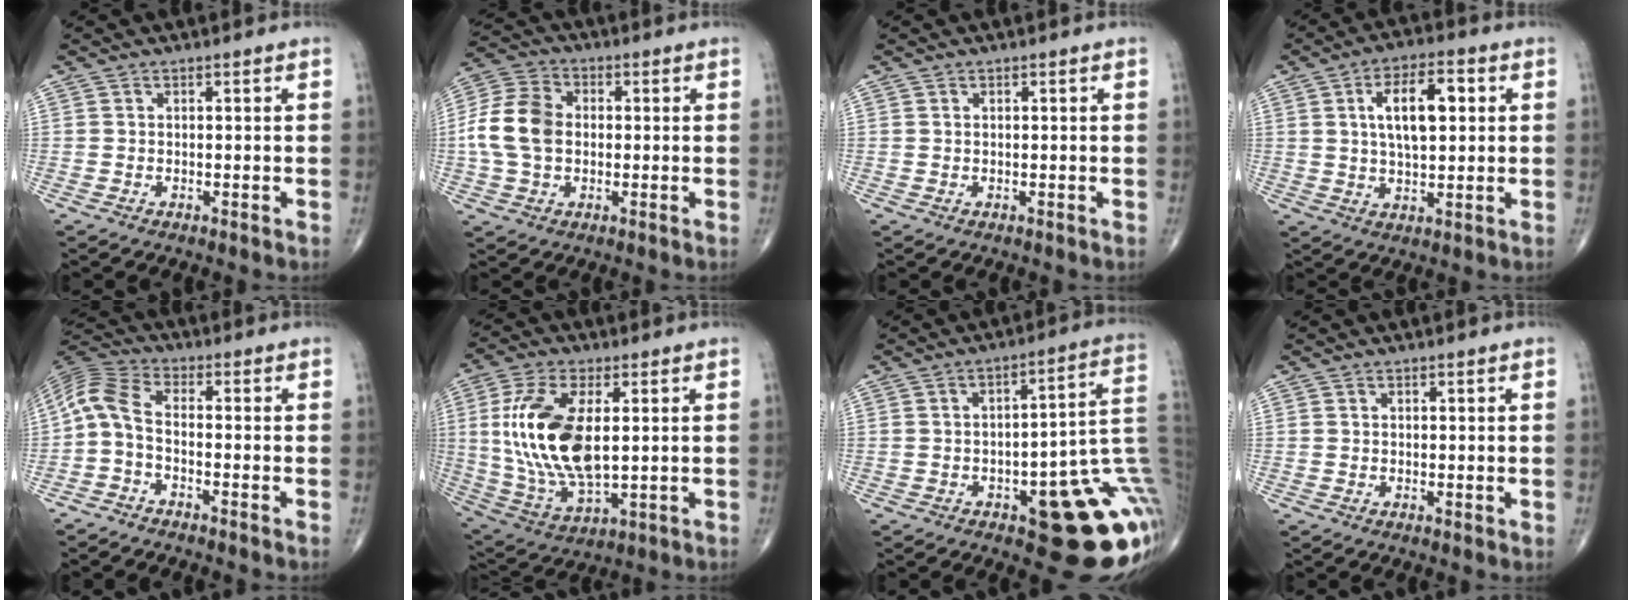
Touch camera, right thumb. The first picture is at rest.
{"total": 10.9, "force": [-0.3, 7.8, 7.5], "torque": [-0.148, 0.025, -0.014]}
{"total": 0.0}
{"total": 10.9, "force": [2.5, 4.9, 9.4], "torque": [-0.146, 0.007, 0.039]}
{"total": 6.8, "force": [-2.0, 3.0, 5.7], "torque": [-0.127, 0.030, -0.057]}
{"total": 18.1, "force": [2.4, 8.6, 15.7], "torque": [-0.323, -0.014, 0.053]}
{"total": 19.9, "force": [-5.7, 7.3, 17.6], "torque": [-0.140, 0.039, -0.058]}
{"total": 0.5, "force": [0.1, 0.3, 0.4], "torque": [-0.006, -0.003, -0.002]}